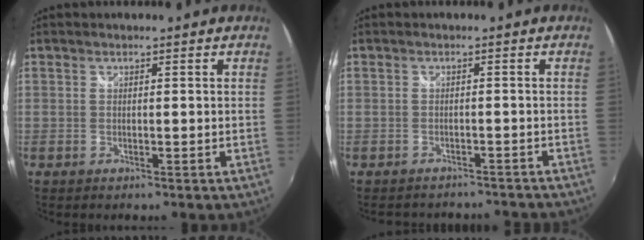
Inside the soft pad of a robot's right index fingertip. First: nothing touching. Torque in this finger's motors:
{"motor_torque": [-2.14, 0.00, -0.51, -0.21]}